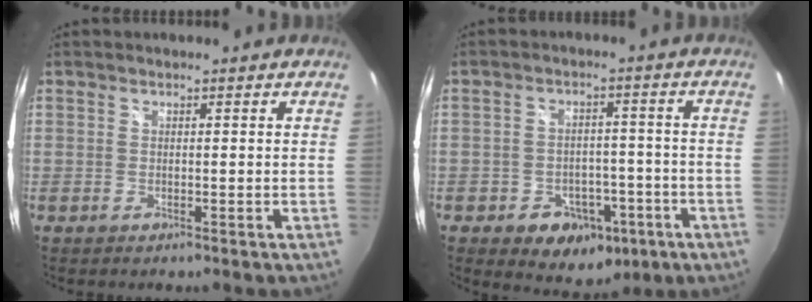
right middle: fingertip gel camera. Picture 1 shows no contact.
{"total": 11.3, "force": [-5.4, 8.2, 5.6], "torque": [-0.104, 0.013, -0.053]}